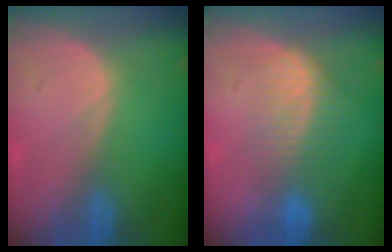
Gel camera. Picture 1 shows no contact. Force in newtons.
{"total": 7.1, "press": 6.3, "slide": 3.3}